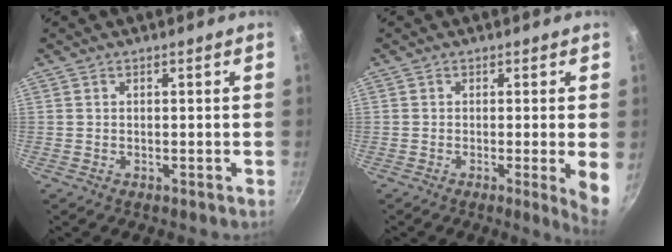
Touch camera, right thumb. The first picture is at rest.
{"total": 5.9, "force": [-0.7, 0.1, 5.9], "torque": [-0.070, -0.011, -0.010]}